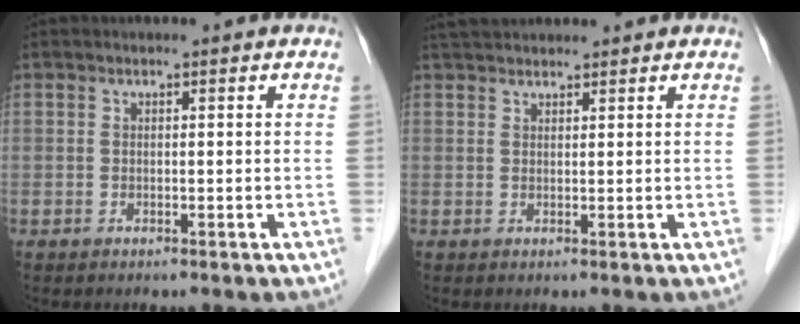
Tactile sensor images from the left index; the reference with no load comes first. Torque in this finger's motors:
{"motor_torque": [-0.17, -0.34, 0.08, 0.02]}